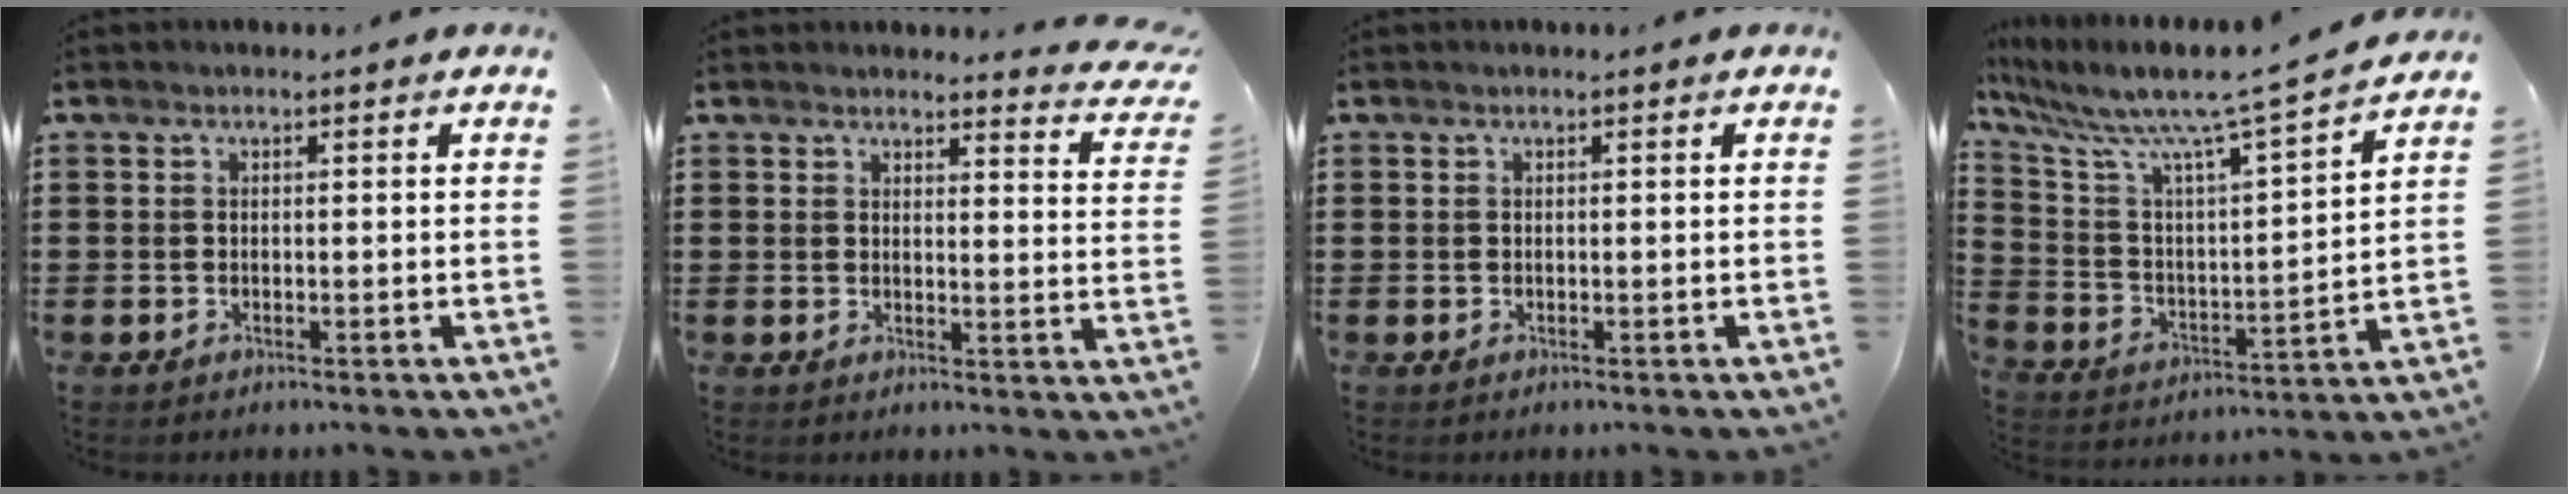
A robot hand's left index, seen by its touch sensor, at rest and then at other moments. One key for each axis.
{"total": 3.0, "fx": 2.9, "fy": 0.3, "fz": 0.7, "tx": -0.012, "ty": -0.019, "tz": 0.048}
{"total": 0.0}
{"total": 8.8, "fx": 7.4, "fy": 0.0, "fz": 4.6, "tx": -0.123, "ty": -0.062, "tz": 0.113}